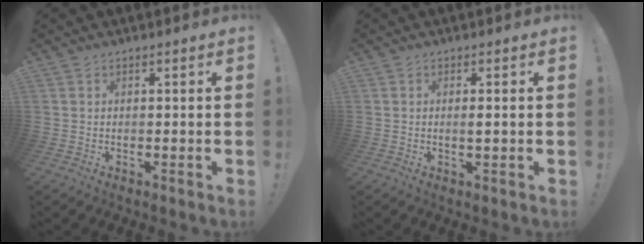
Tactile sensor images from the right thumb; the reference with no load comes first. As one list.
[{"total": 1.4, "force": [0.3, 0.1, 1.4], "torque": [-0.018, -0.004, 0.002]}]